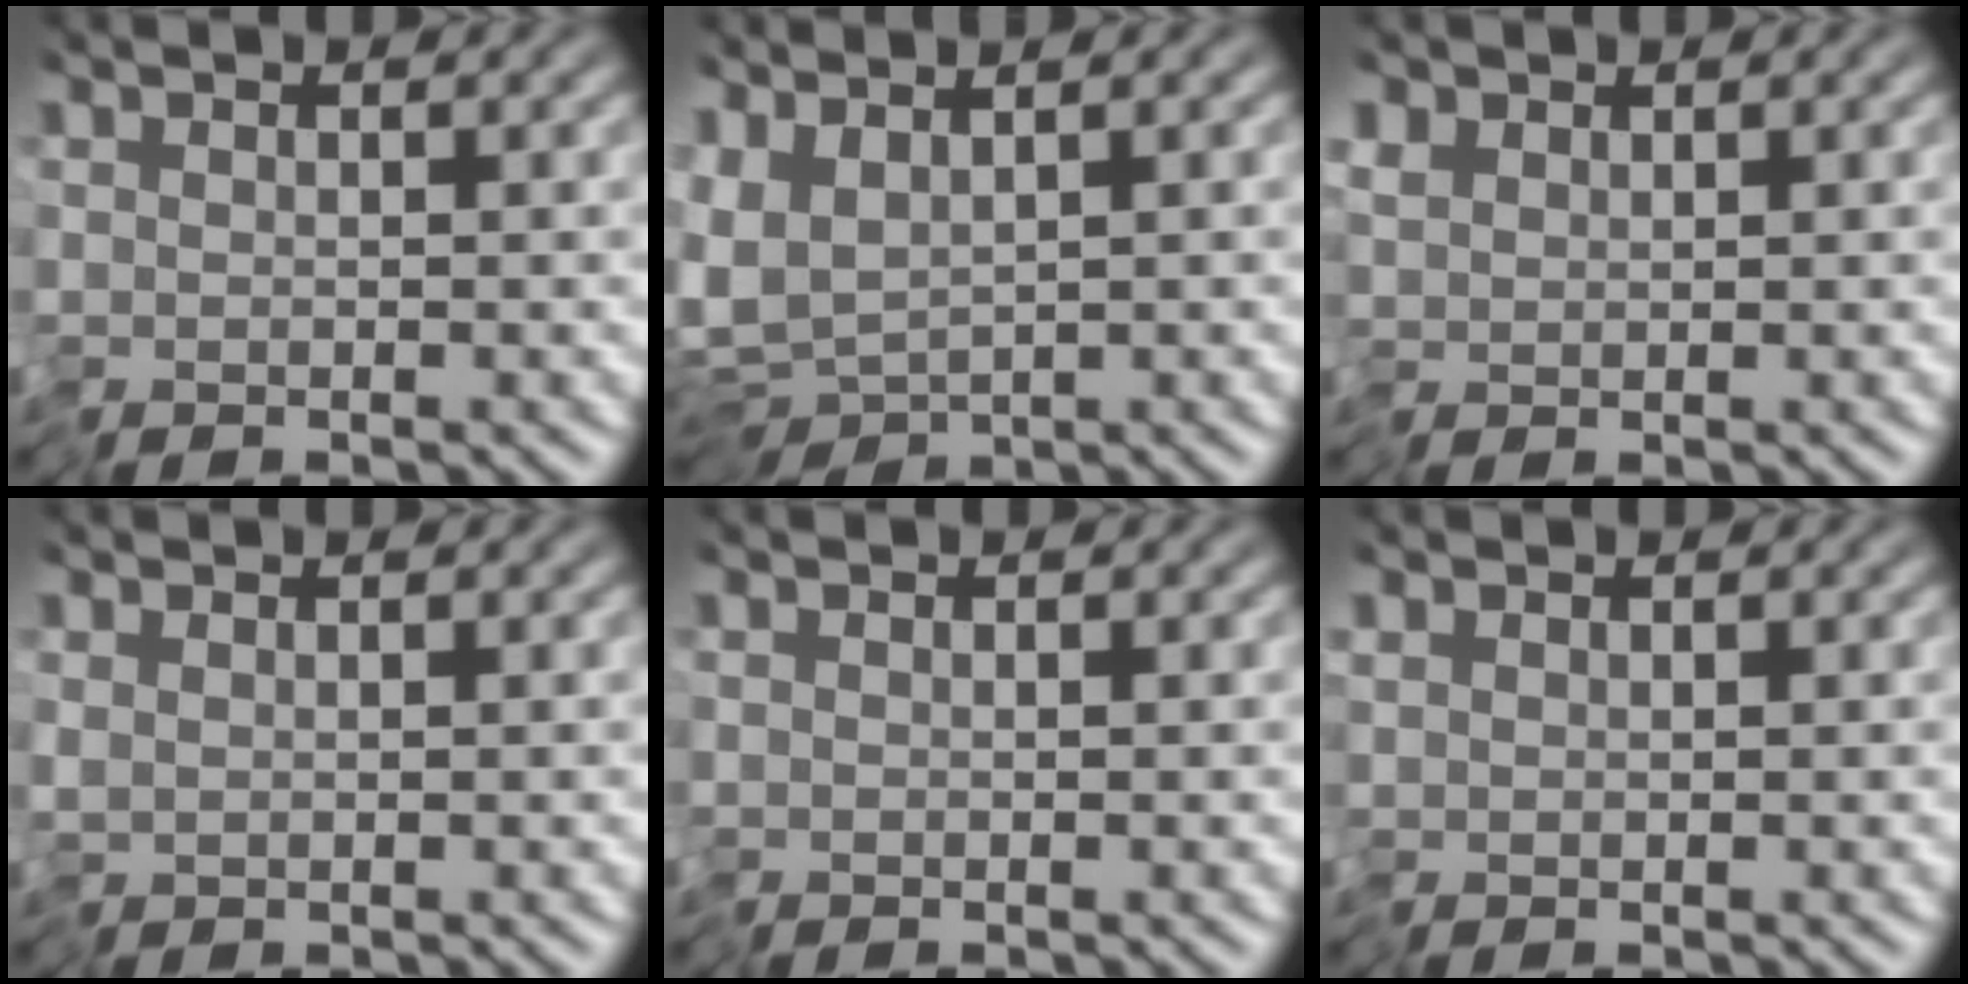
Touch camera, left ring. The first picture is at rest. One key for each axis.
{"total": 5.6, "fx": 0.4, "fy": 3.0, "fz": 4.7, "tx": -0.109, "ty": -0.012, "tz": 0.019}
{"total": 0.6, "fx": 0.2, "fy": 0.6, "fz": 0.2, "tx": -0.001, "ty": 0.001, "tz": 0.002}
{"total": 0.0}
{"total": 0.0}
{"total": 0.0}